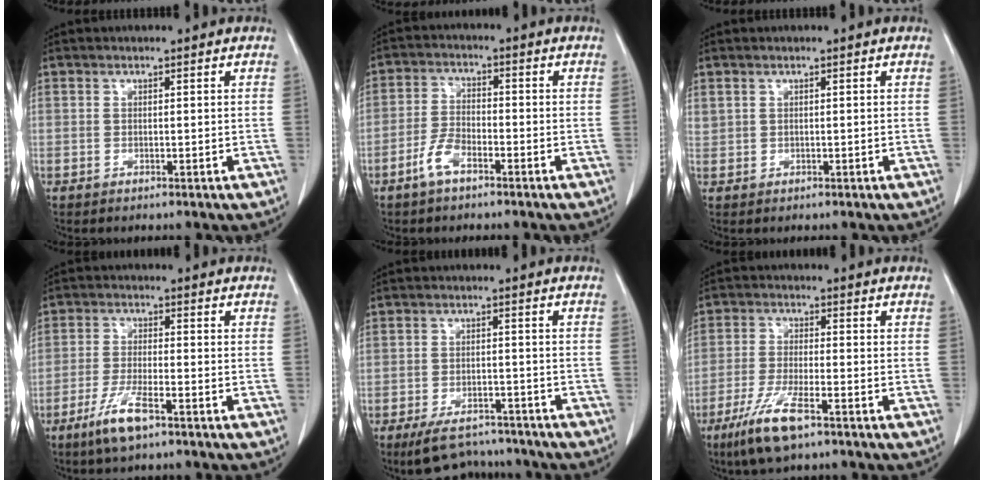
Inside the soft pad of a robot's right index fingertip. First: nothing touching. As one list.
[{"total": 4.5, "force": [-2.8, 1.8, 3.0], "torque": [-0.067, 0.003, -0.055]}, {"total": 1.0, "force": [0.6, 0.7, 0.3], "torque": [-0.005, 0.015, 0.014]}, {"total": 6.2, "force": [-3.9, 0.9, 4.8], "torque": [-0.101, -0.009, -0.070]}, {"total": 9.2, "force": [-8.2, 3.1, 2.9], "torque": [-0.040, 0.002, -0.117]}, {"total": 8.3, "force": [-5.1, 1.3, 6.4], "torque": [-0.132, -0.018, -0.092]}]